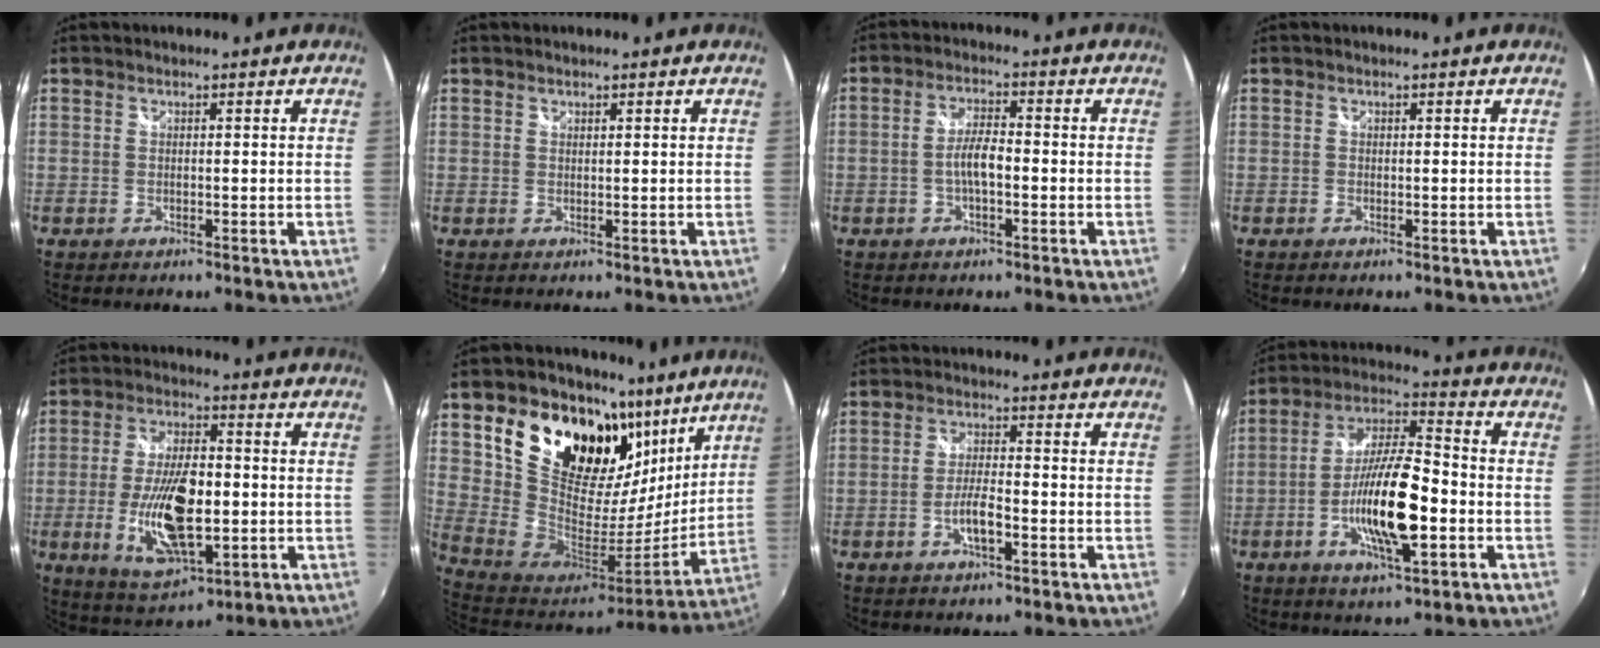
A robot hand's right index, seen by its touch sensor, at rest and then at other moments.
{"total": 0.6, "force": [0.3, 0.5, 0.0], "torque": [0.002, 0.001, 0.005]}
{"total": 4.4, "force": [-1.3, 1.2, 4.0], "torque": [-0.078, 0.006, -0.023]}
{"total": 0.0}
{"total": 15.6, "force": [-2.8, 6.7, 13.8], "torque": [-0.266, -0.014, -0.042]}
{"total": 26.8, "force": [14.2, 18.2, 13.7], "torque": [-0.279, 0.004, 0.254]}
{"total": 4.3, "force": [-2.1, 0.9, 3.7], "torque": [-0.079, 0.002, -0.039]}
{"total": 15.0, "force": [-4.3, 3.8, 13.8], "torque": [-0.274, -0.002, -0.084]}